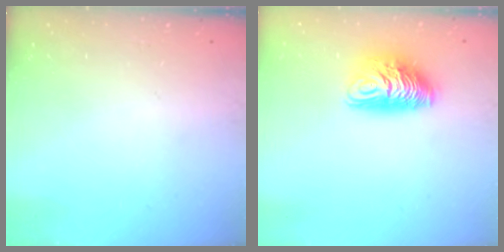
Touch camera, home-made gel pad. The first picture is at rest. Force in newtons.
{"total": 10.0, "press": 9.9, "slide": 0.8}